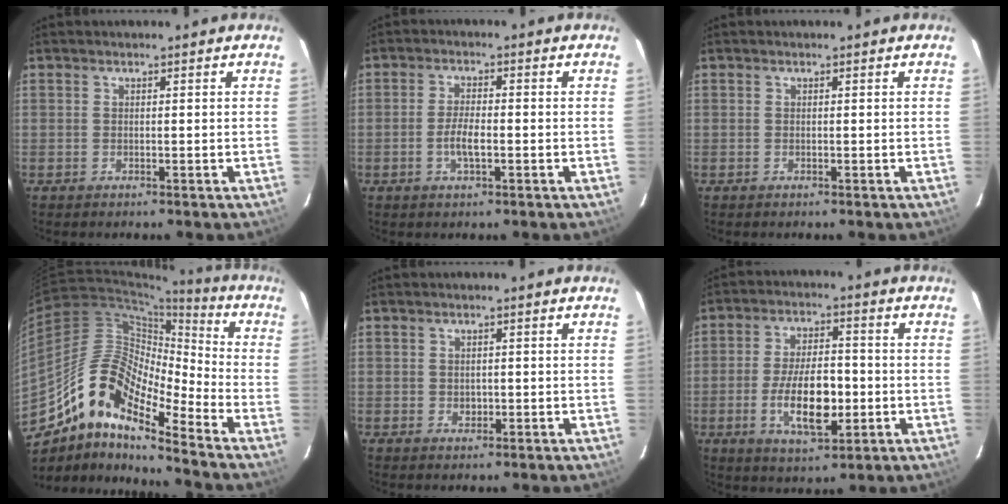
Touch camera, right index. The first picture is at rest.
{"total": 3.9, "force": [-1.3, 1.2, 3.5], "torque": [-0.072, -0.002, -0.024]}
{"total": 0.0}
{"total": 16.0, "force": [-11.1, 4.4, 10.6], "torque": [-0.173, 0.004, -0.226]}
{"total": 1.4, "force": [-0.1, 1.3, 0.5], "torque": [-0.006, 0.000, 0.000]}
{"total": 11.5, "force": [-2.8, 5.0, 9.9], "torque": [-0.187, -0.006, -0.043]}